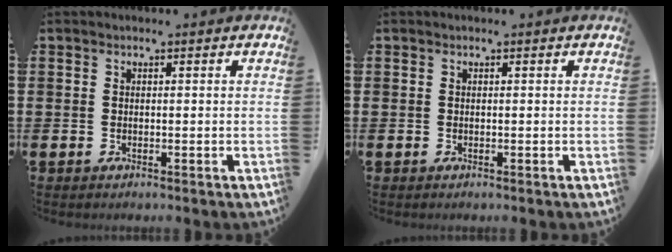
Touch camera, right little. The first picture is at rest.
{"total": 0.0}